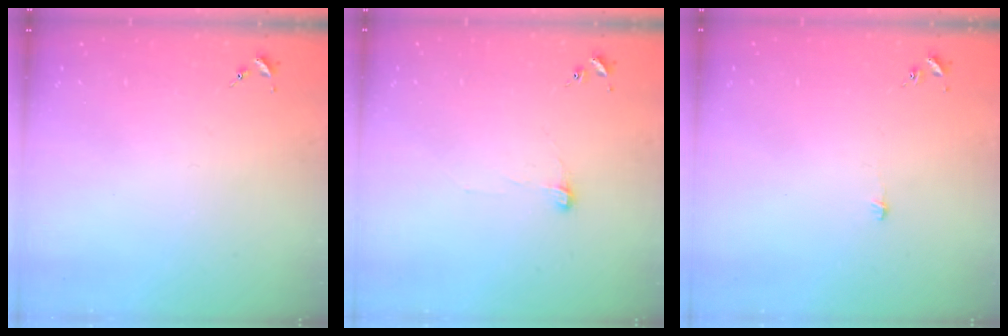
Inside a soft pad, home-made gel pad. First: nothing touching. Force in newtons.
{"total": 4.9, "press": 4.9, "slide": 0.5}
{"total": 3.1, "press": 3.1, "slide": 0.3}